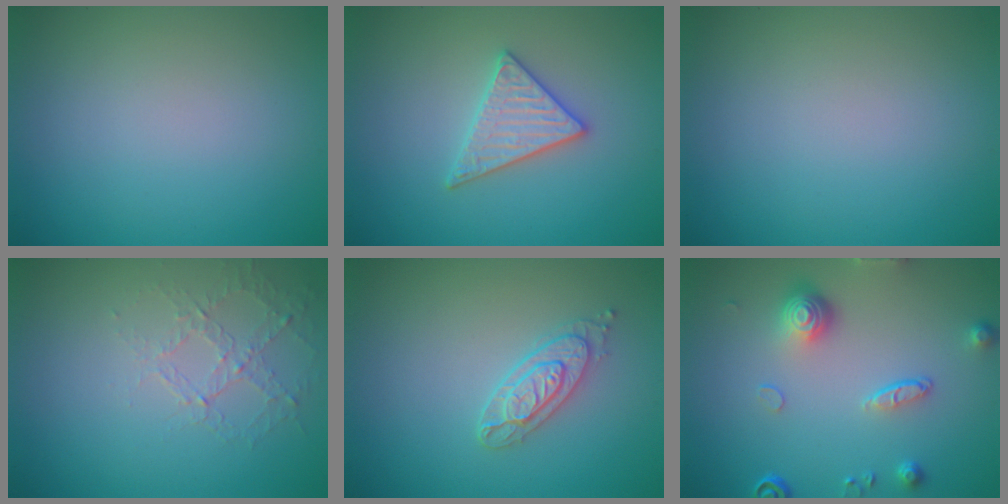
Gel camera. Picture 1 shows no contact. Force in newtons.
{"total": 2.9, "press": 2.9, "slide": 0.3}
{"total": 0.0}
{"total": 1.4, "press": 0.8, "slide": 1.2}
{"total": 2.6, "press": 2.4, "slide": 1.1}
{"total": 4.3, "press": 3.2, "slide": 2.8}